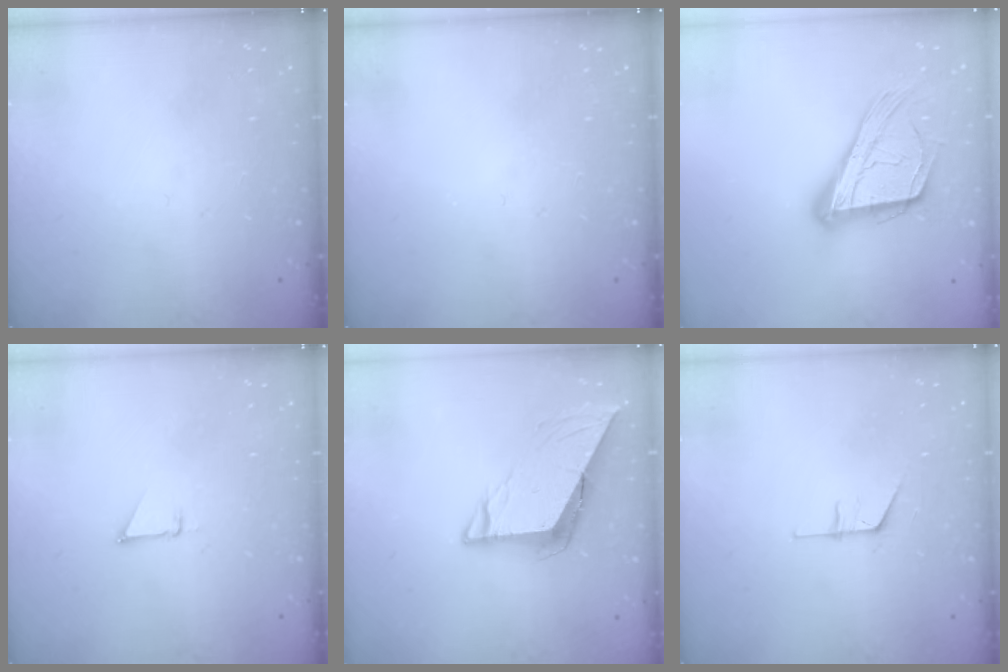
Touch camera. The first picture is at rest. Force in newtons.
{"total": 0.0}
{"total": 18.8, "press": 18.7, "slide": 2.4}
{"total": 1.9, "press": 1.9, "slide": 0.0}
{"total": 8.0, "press": 8.0, "slide": 0.5}
{"total": 5.4, "press": 5.4, "slide": 0.5}